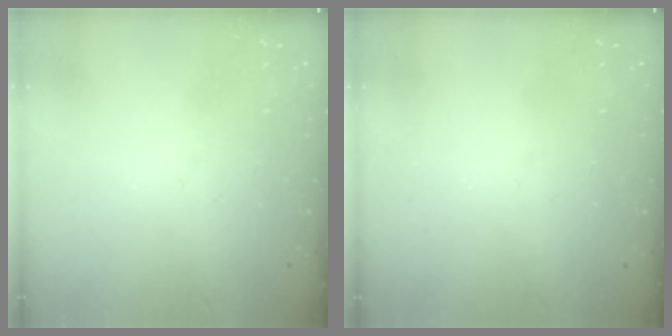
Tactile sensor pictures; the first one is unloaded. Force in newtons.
{"total": 0.0}